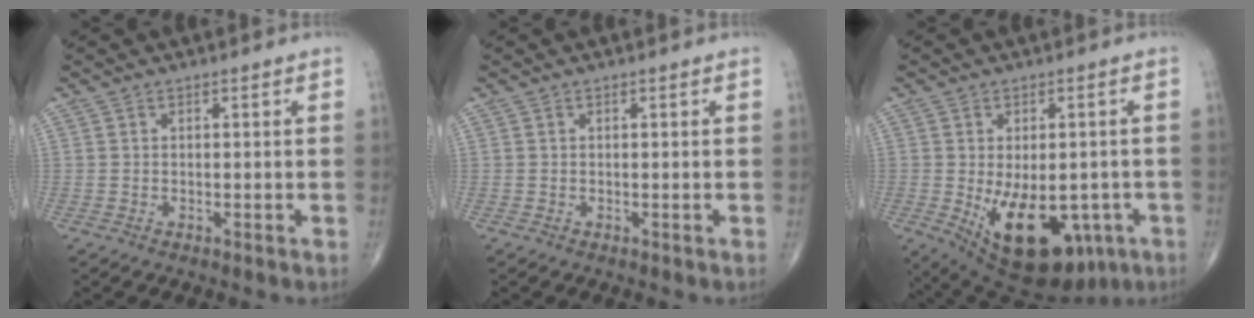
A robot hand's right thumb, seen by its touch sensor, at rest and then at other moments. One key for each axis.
{"total": 0.0}
{"total": 18.0, "fx": -5.7, "fy": 10.3, "fz": 13.6, "tx": -0.197, "ty": -0.007, "tz": -0.055}